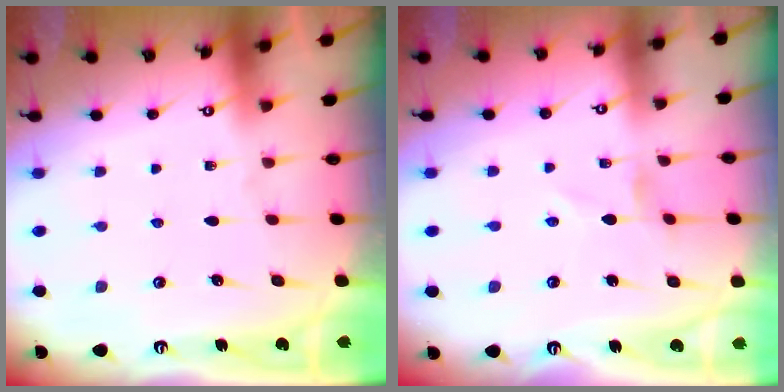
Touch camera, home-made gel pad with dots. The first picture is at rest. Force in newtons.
{"total": 1.1, "press": 1.1, "slide": 0.1}